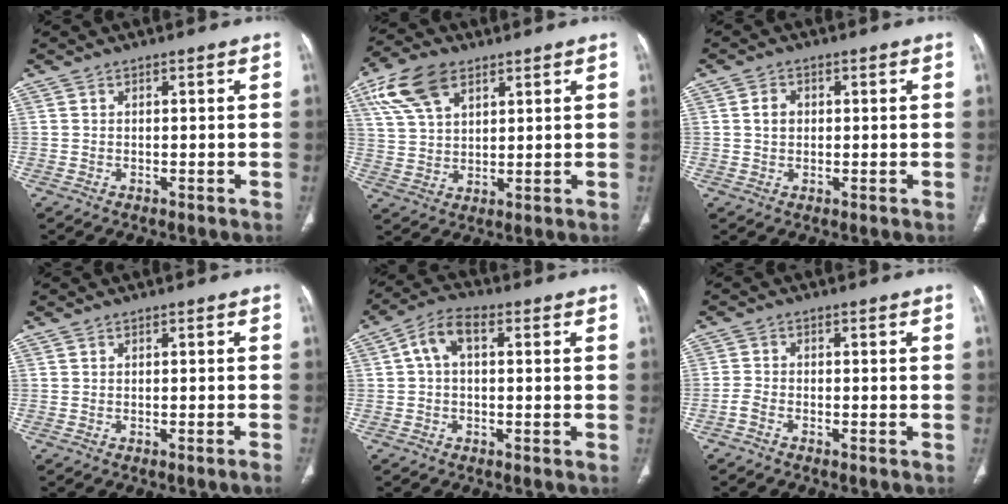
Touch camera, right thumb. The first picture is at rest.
{"total": 11.3, "force": [5.9, 6.6, 6.9], "torque": [-0.125, -0.005, 0.118]}
{"total": 2.8, "force": [0.4, 2.2, 1.7], "torque": [-0.021, 0.004, 0.007]}
{"total": 0.9, "force": [-0.6, -0.2, 0.6], "torque": [-0.014, 0.008, -0.005]}
{"total": 5.9, "force": [0.8, 3.4, 4.7], "torque": [-0.082, 0.022, 0.006]}
{"total": 1.9, "force": [-1.5, 0.8, 0.9], "torque": [-0.028, 0.012, -0.030]}